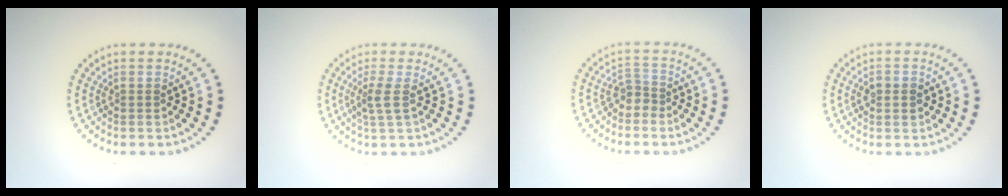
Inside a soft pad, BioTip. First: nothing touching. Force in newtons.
{"total": 1.7, "press": 1.3, "slide": 1.1}
{"total": 1.8, "press": 1.2, "slide": 1.3}
{"total": 2.2, "press": 2.2, "slide": 0.1}